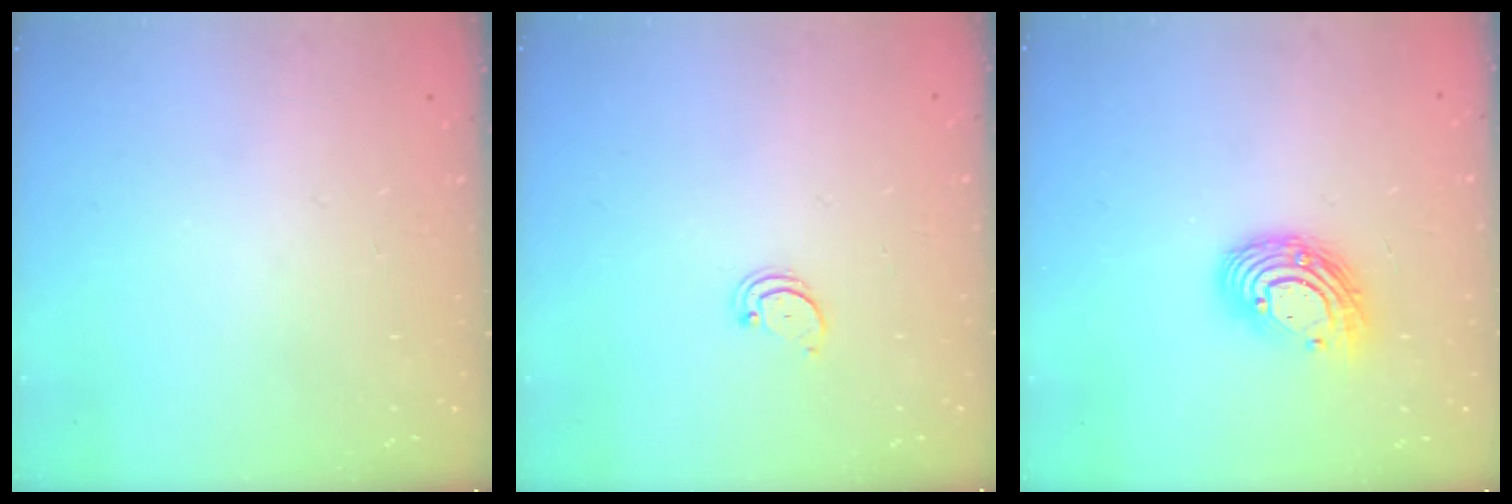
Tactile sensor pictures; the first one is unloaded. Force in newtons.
{"total": 2.0, "press": 2.0, "slide": 0.2}
{"total": 11.5, "press": 11.5, "slide": 0.2}